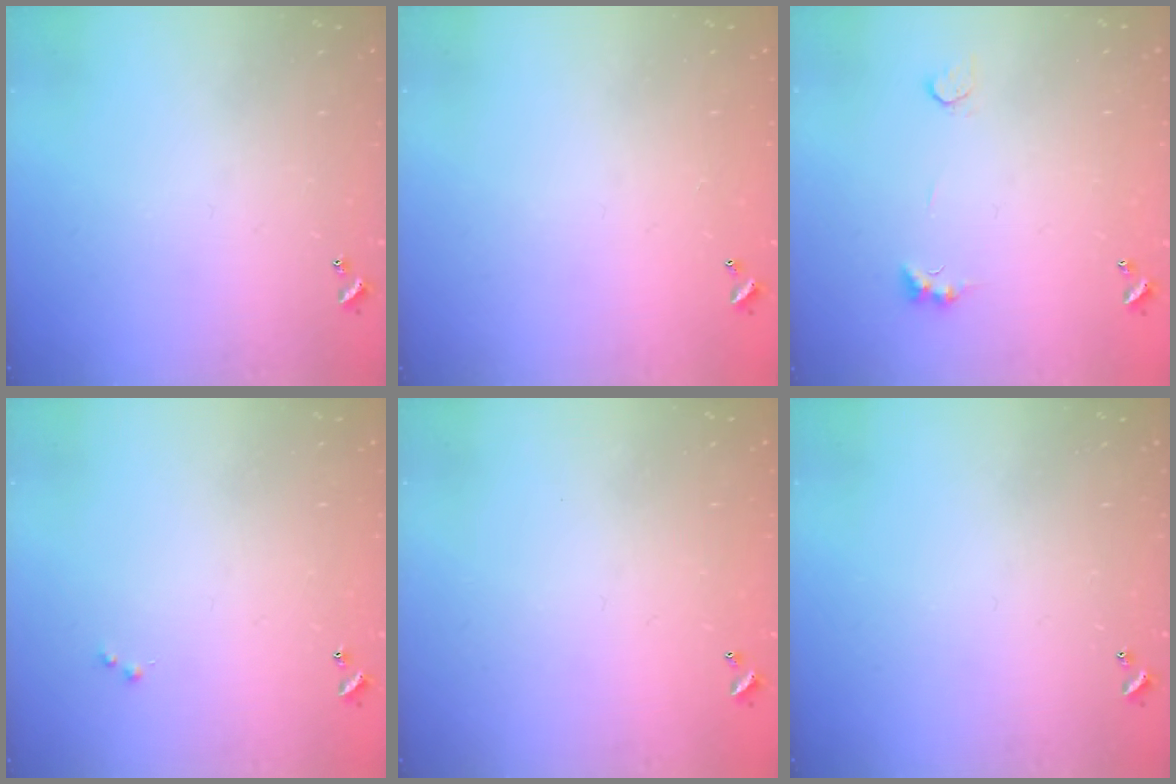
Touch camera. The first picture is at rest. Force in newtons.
{"total": 2.8, "press": 2.8, "slide": 0.1}
{"total": 2.7, "press": 2.6, "slide": 0.8}
{"total": 0.0}
{"total": 2.9, "press": 2.9, "slide": 0.1}
{"total": 0.0}